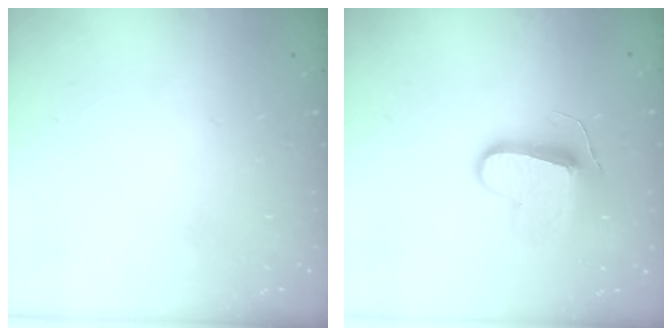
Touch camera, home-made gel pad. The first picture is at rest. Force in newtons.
{"total": 10.3, "press": 10.2, "slide": 1.2}